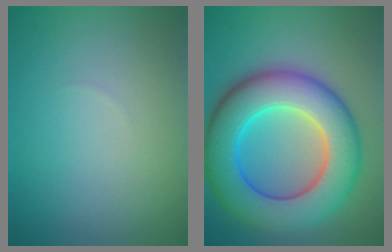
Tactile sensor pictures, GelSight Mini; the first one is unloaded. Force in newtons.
{"total": 11.7, "press": 11.7, "slide": 0.3}